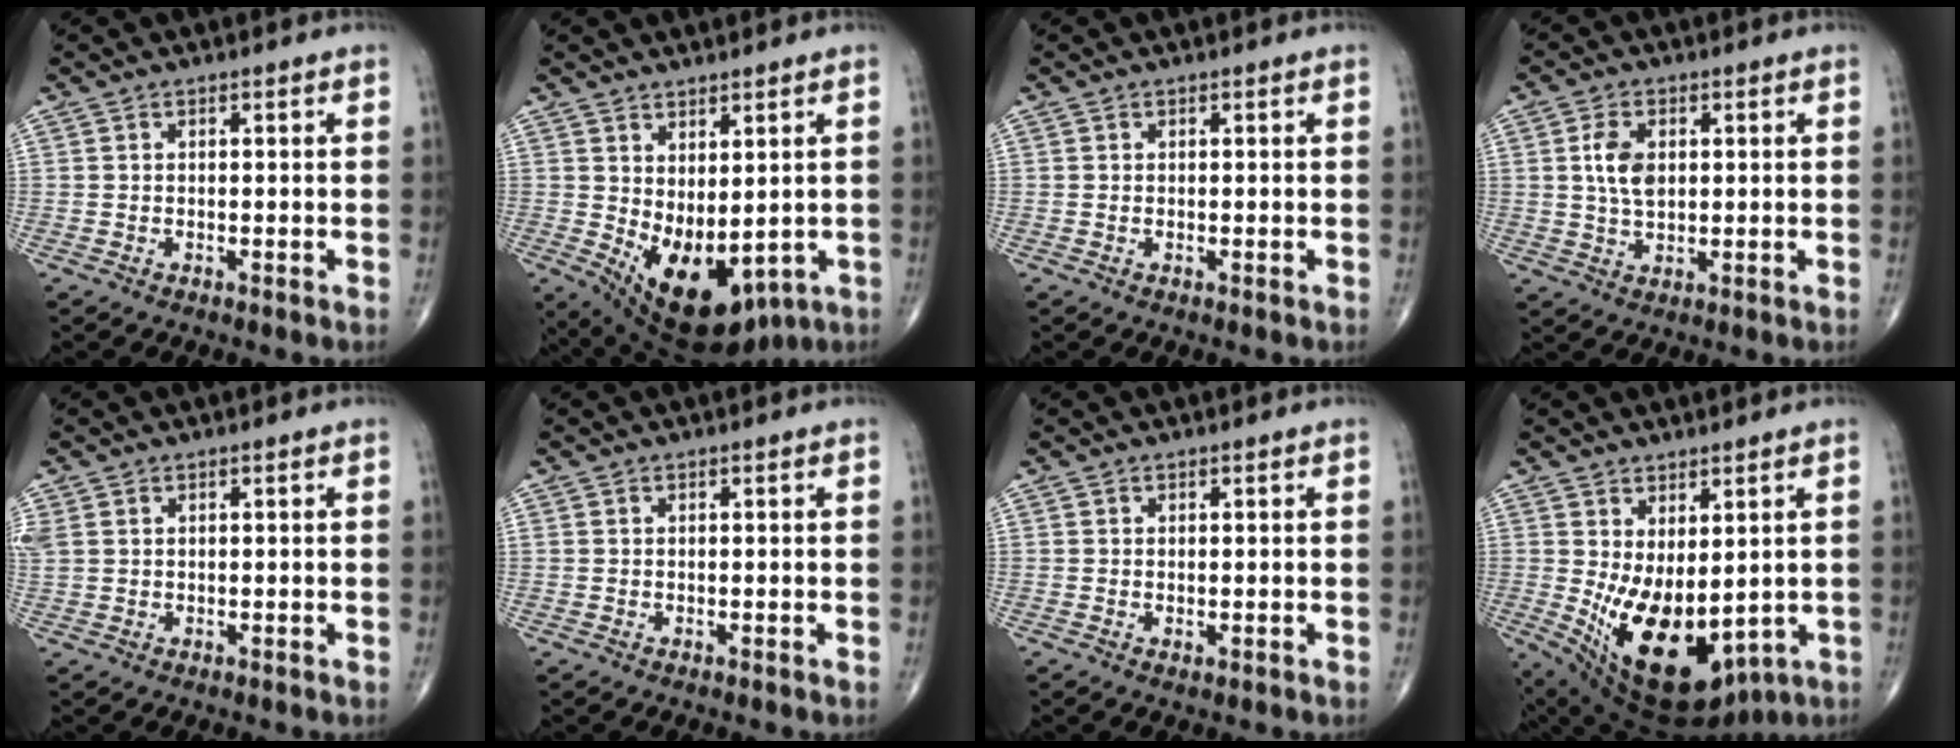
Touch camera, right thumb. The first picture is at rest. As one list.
[{"total": 14.4, "force": [-2.0, 7.6, 12.1], "torque": [-0.180, -0.019, 0.002]}, {"total": 0.0}, {"total": 6.0, "force": [1.1, 3.7, 4.5], "torque": [-0.083, -0.006, 0.019]}, {"total": 2.8, "force": [1.0, 2.2, 1.5], "torque": [-0.056, 0.013, 0.030]}, {"total": 0.0}, {"total": 0.6, "force": [0.0, 0.3, 0.5], "torque": [-0.010, -0.003, 0.002]}, {"total": 17.1, "force": [-1.6, 9.1, 14.4], "torque": [-0.228, -0.026, 0.013]}]